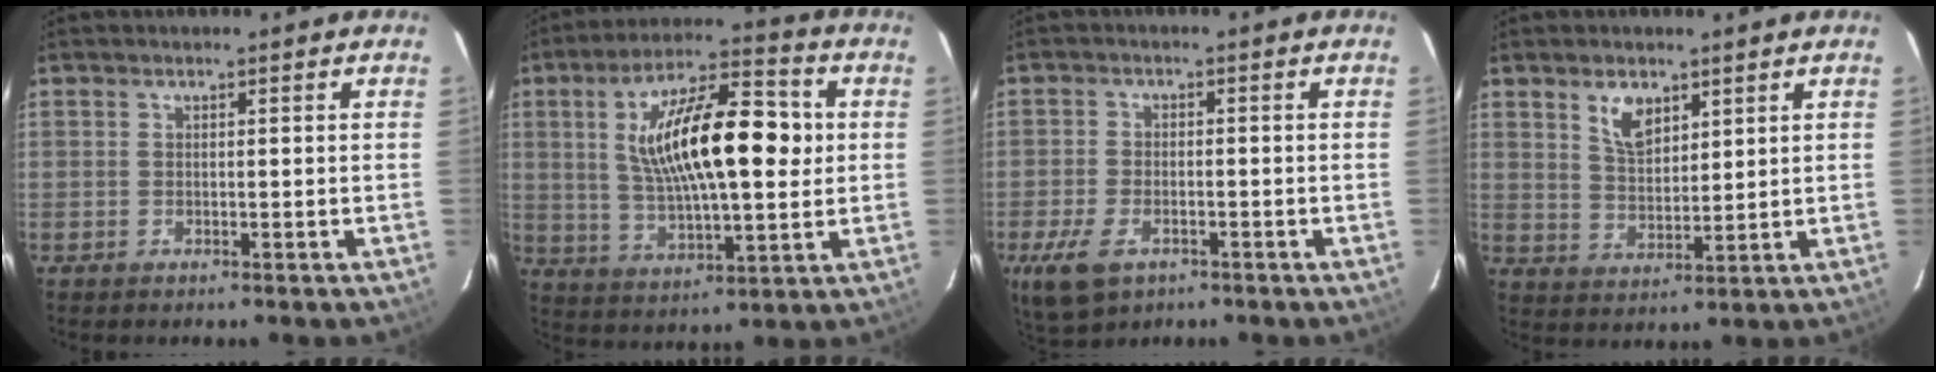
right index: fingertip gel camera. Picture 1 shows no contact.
{"total": 19.1, "force": [2.9, 6.7, 17.7], "torque": [-0.312, 0.022, 0.053]}
{"total": 8.6, "force": [-4.7, 4.8, 5.4], "torque": [-0.139, -0.019, -0.083]}
{"total": 6.0, "force": [3.4, 3.2, 3.7], "torque": [-0.064, 0.004, 0.068]}